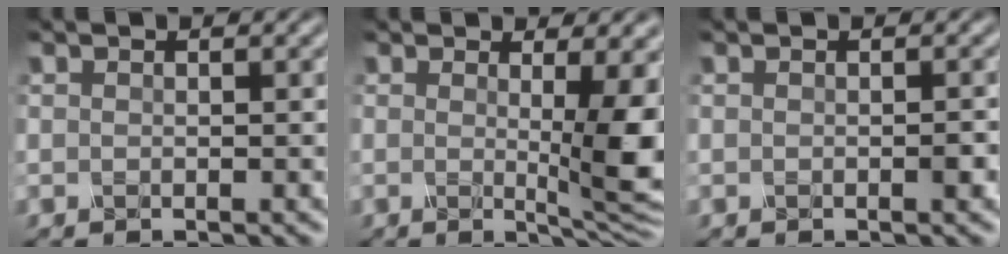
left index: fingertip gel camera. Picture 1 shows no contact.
{"total": 6.7, "force": [0.5, 1.5, 6.5], "torque": [-0.085, -0.012, 0.009]}
{"total": 0.5, "force": [-0.3, 0.2, 0.4], "torque": [-0.009, -0.003, -0.004]}